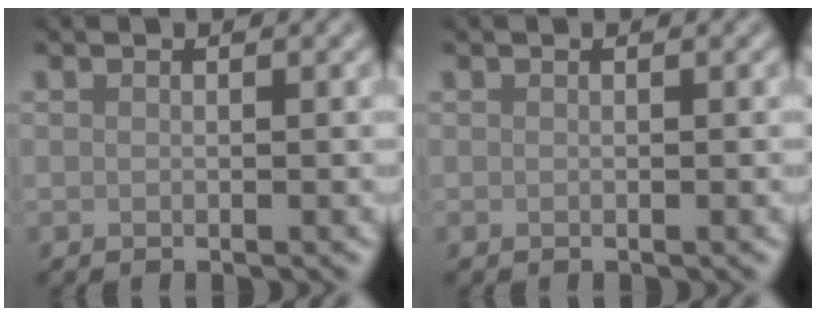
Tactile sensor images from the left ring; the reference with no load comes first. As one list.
[{"total": 0.0}]